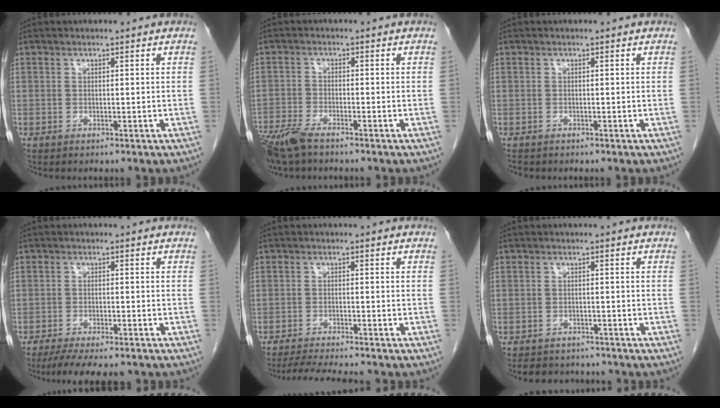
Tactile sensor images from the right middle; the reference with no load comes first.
{"total": 6.9, "force": [-5.4, 1.6, 3.9], "torque": [-0.080, -0.017, -0.103]}
{"total": 0.8, "force": [-0.6, 0.4, 0.1], "torque": [-0.010, -0.001, -0.011]}
{"total": 8.6, "force": [-7.2, 1.9, 4.4], "torque": [-0.058, -0.011, -0.109]}
{"total": 6.7, "force": [-6.0, 0.1, 2.9], "torque": [-0.045, -0.015, -0.097]}
{"total": 5.4, "force": [-4.9, 2.2, 1.0], "torque": [-0.012, 0.002, -0.065]}